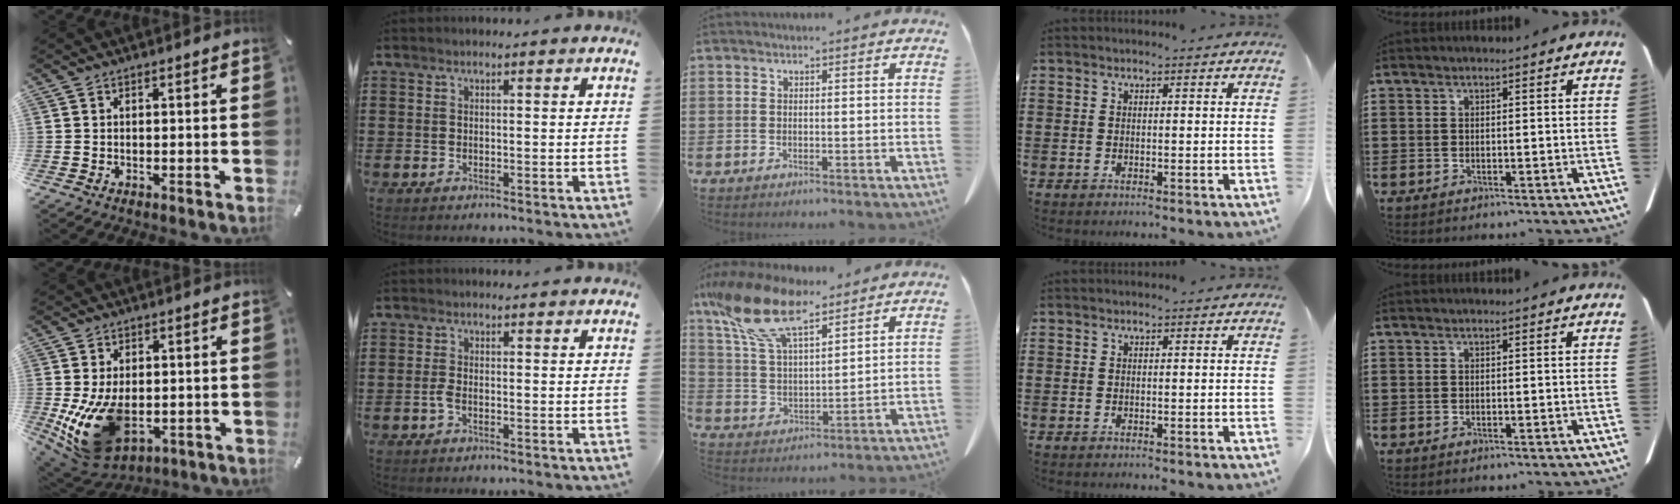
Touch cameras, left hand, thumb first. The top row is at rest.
{"thumb": {"total": 15.6, "force": [-2.5, 10.2, 11.6], "torque": [-0.227, -0.008, -0.031]}, "index": {"total": 1.8, "force": [-0.7, 0.6, 1.6], "torque": [-0.045, -0.004, -0.017]}, "middle": {"total": 13.3, "force": [9.5, 4.8, 8.0], "torque": [-0.196, -0.026, 0.170]}}